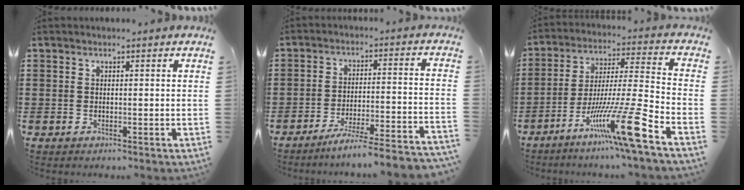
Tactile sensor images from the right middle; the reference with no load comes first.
{"total": 5.8, "force": [-5.2, -1.1, 2.2], "torque": [-0.040, -0.021, -0.104]}
{"total": 13.9, "force": [-8.3, -0.1, 11.1], "torque": [-0.206, -0.002, -0.154]}